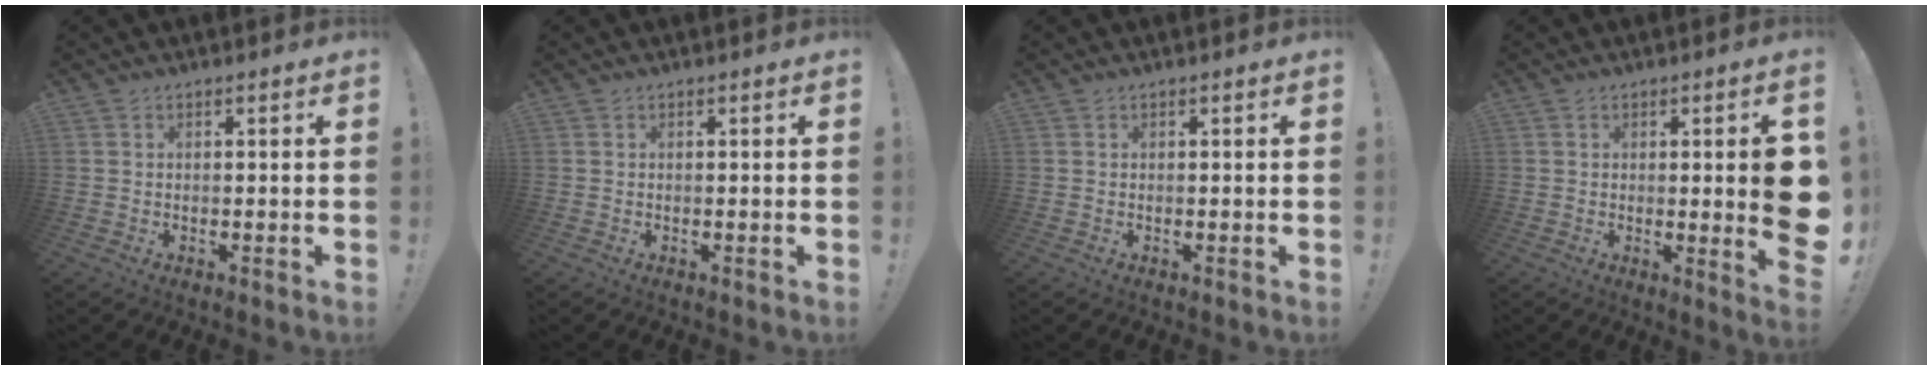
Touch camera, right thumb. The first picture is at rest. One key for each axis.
{"total": 0.0}
{"total": 0.0}
{"total": 8.4, "fx": 0.6, "fy": 0.6, "fz": 8.3, "tx": -0.112, "ty": -0.018, "tz": 0.009}